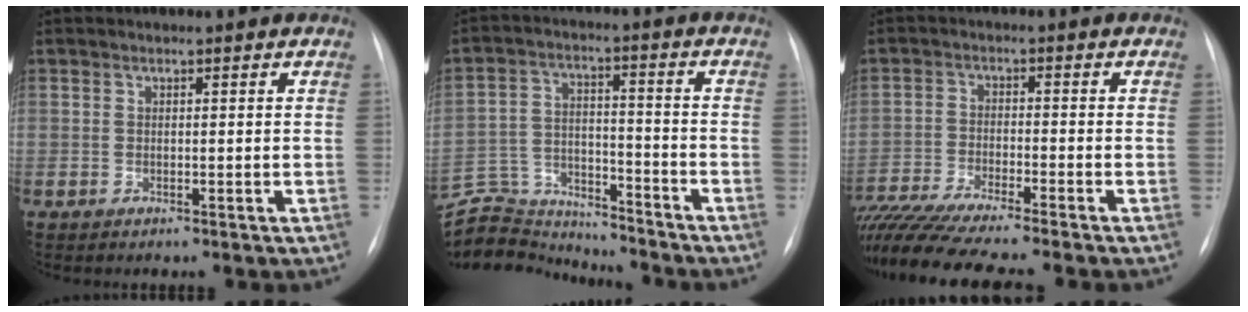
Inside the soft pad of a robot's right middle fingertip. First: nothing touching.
{"total": 14.6, "force": [-14.3, 2.6, 1.6], "torque": [-0.026, 0.033, -0.230]}
{"total": 16.2, "force": [-14.0, -0.1, 8.1], "torque": [-0.156, -0.032, -0.237]}